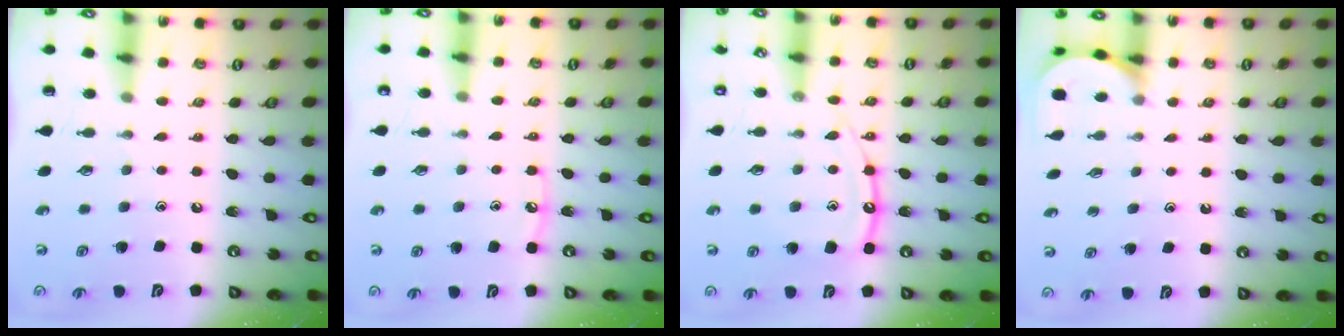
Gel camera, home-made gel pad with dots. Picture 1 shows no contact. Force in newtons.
{"total": 4.2, "press": 4.1, "slide": 0.5}
{"total": 12.4, "press": 12.3, "slide": 1.2}
{"total": 2.5, "press": 2.5, "slide": 0.3}